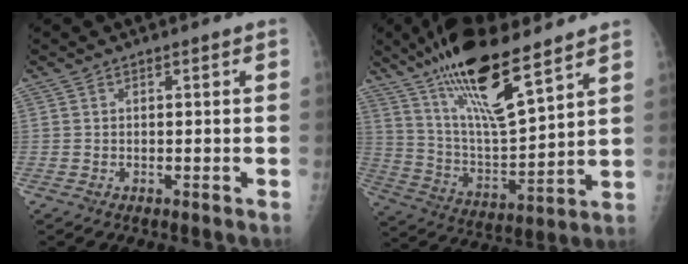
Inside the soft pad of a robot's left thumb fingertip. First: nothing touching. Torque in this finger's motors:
{"motor_torque": [2.06, 0.44, 1.75, -1.02, 0.53]}